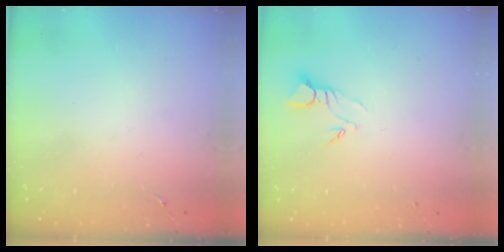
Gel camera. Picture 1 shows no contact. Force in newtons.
{"total": 3.4, "press": 3.4, "slide": 0.2}